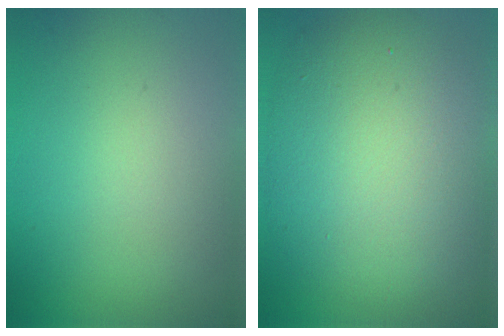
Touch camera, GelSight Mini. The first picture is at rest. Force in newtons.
{"total": 11.0, "press": 11.0, "slide": 0.4}